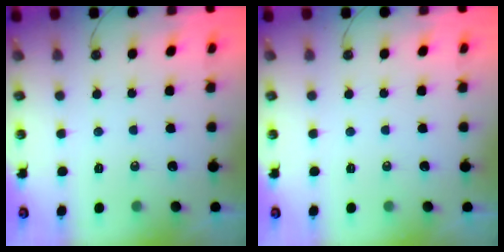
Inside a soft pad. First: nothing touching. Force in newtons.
{"total": 0.0}